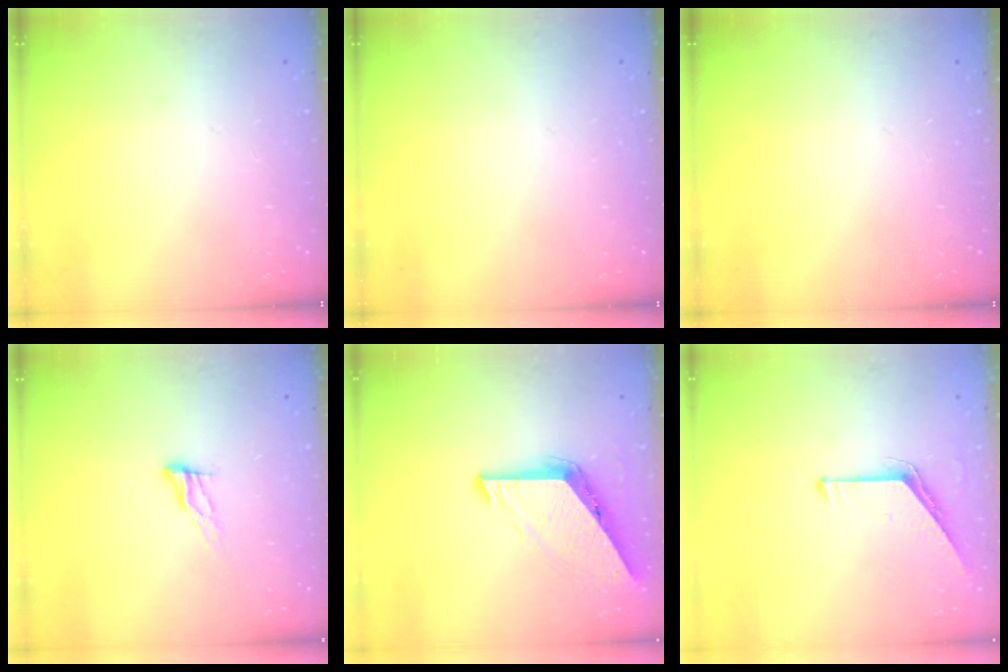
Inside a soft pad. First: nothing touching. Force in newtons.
{"total": 0.0}
{"total": 0.0}
{"total": 8.7, "press": 8.4, "slide": 2.4}
{"total": 6.8, "press": 6.8, "slide": 0.4}
{"total": 5.3, "press": 5.3, "slide": 0.5}